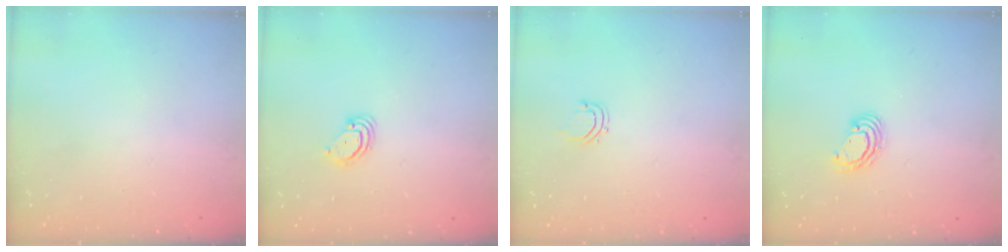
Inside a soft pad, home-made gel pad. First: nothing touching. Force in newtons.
{"total": 3.0, "press": 3.0, "slide": 0.2}
{"total": 2.8, "press": 2.8, "slide": 0.5}
{"total": 4.3, "press": 4.3, "slide": 0.1}